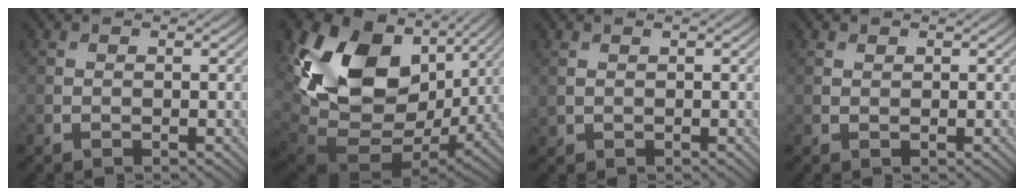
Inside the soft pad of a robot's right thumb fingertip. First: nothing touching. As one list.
[{"total": 18.3, "force": [4.4, 12.4, 12.7], "torque": [-0.281, -0.021, 0.098]}, {"total": 0.7, "force": [0.4, 0.4, 0.3], "torque": [-0.013, -0.002, 0.013]}, {"total": 0.6, "force": [0.5, 0.3, 0.1], "torque": [-0.001, 0.000, 0.012]}]